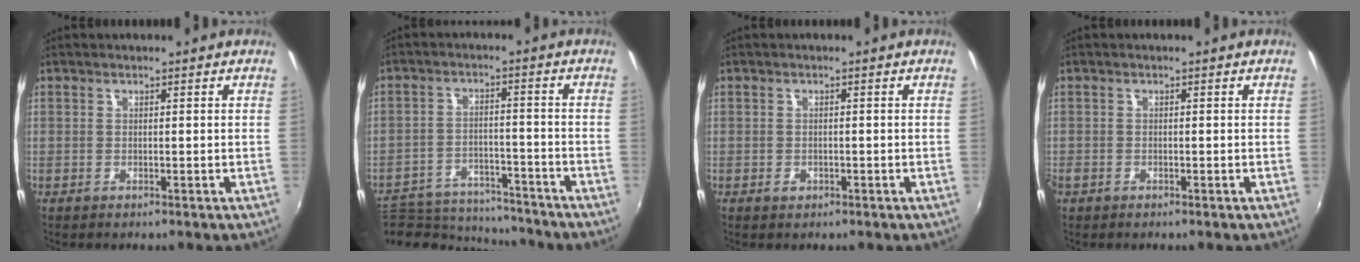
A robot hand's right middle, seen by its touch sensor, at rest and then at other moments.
{"total": 15.2, "force": [-13.8, 4.8, 4.2], "torque": [-0.107, 0.007, -0.201]}
{"total": 1.2, "force": [-0.6, 0.9, 0.5], "torque": [-0.008, -0.001, -0.007]}
{"total": 1.2, "force": [-0.9, 0.8, 0.3], "torque": [-0.009, -0.003, -0.018]}